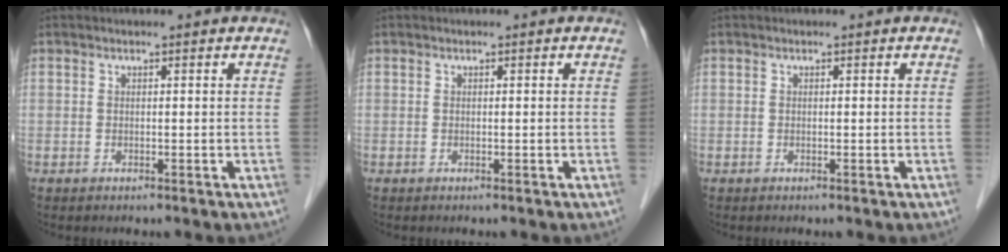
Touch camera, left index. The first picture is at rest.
{"total": 0.0}
{"total": 0.0}